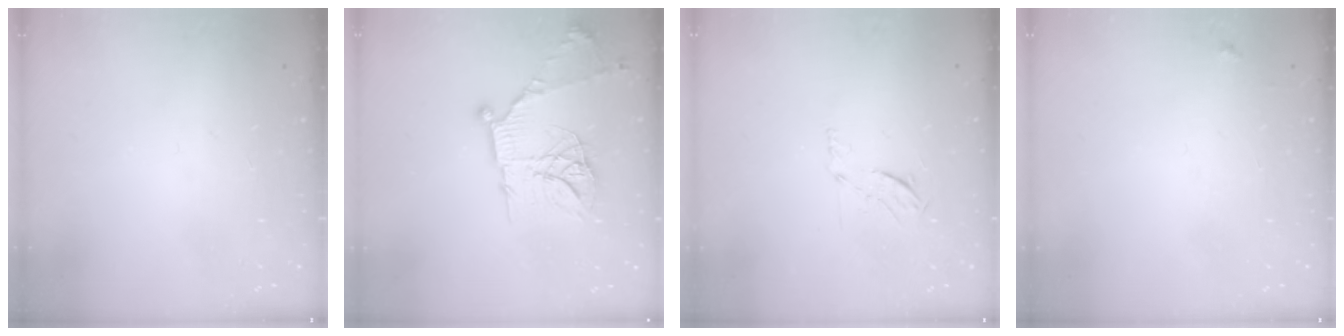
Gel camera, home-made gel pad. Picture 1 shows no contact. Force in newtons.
{"total": 18.9, "press": 18.8, "slide": 1.9}
{"total": 5.2, "press": 5.1, "slide": 0.9}
{"total": 4.7, "press": 4.6, "slide": 0.5}